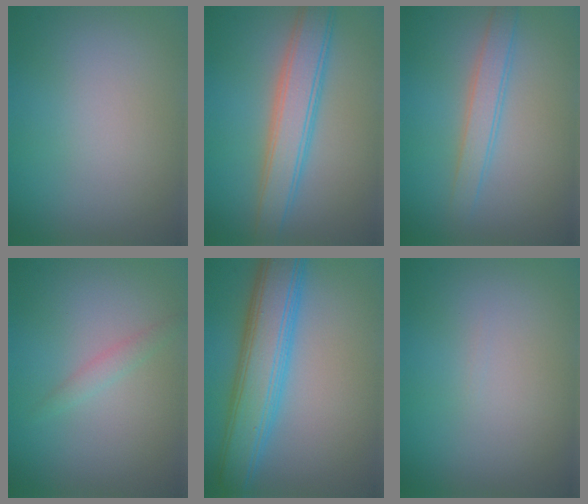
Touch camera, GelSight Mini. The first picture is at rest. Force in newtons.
{"total": 4.9, "press": 4.9, "slide": 0.2}
{"total": 2.5, "press": 2.5, "slide": 0.0}
{"total": 1.1, "press": 1.1, "slide": 0.0}
{"total": 7.5, "press": 7.5, "slide": 0.2}
{"total": 0.0}